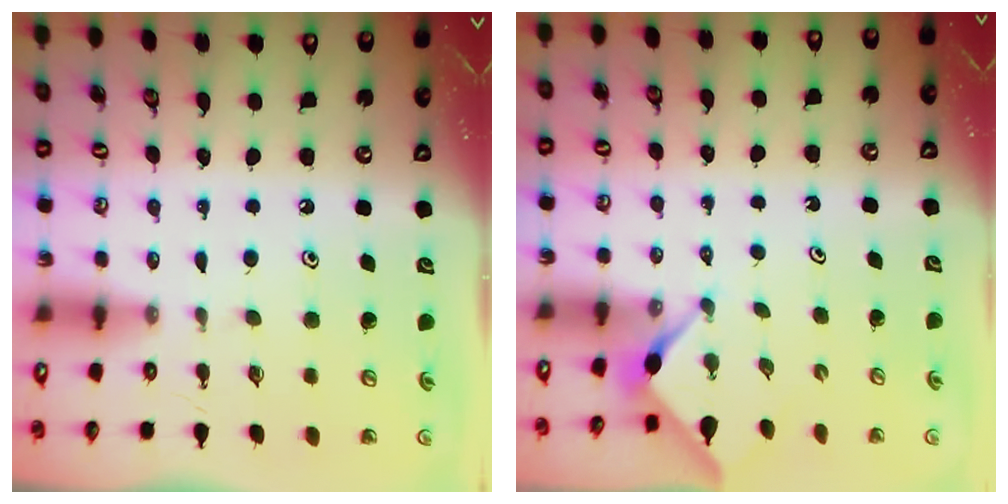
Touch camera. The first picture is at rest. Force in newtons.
{"total": 3.0, "press": 3.0, "slide": 0.4}